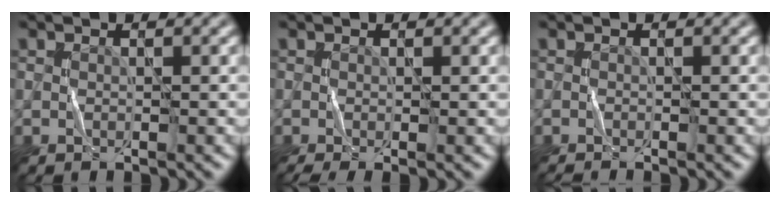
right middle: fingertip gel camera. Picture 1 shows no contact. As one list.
[{"total": 1.6, "force": [-0.7, 0.3, 1.3], "torque": [-0.025, -0.009, -0.014]}, {"total": 0.9, "force": [-0.8, 0.0, 0.3], "torque": [0.000, -0.004, -0.016]}]